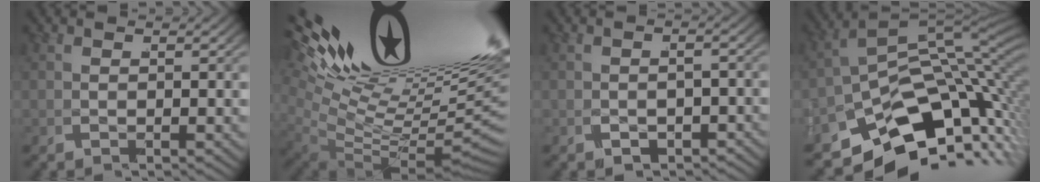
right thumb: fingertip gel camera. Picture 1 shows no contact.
{"total": 16.9, "force": [1.5, 10.0, 13.5], "torque": [-0.210, -0.021, 0.031]}
{"total": 2.4, "force": [-1.8, 1.1, 1.2], "torque": [-0.028, -0.002, -0.024]}
{"total": 17.5, "force": [-8.0, 9.7, 12.2], "torque": [-0.197, -0.044, -0.106]}